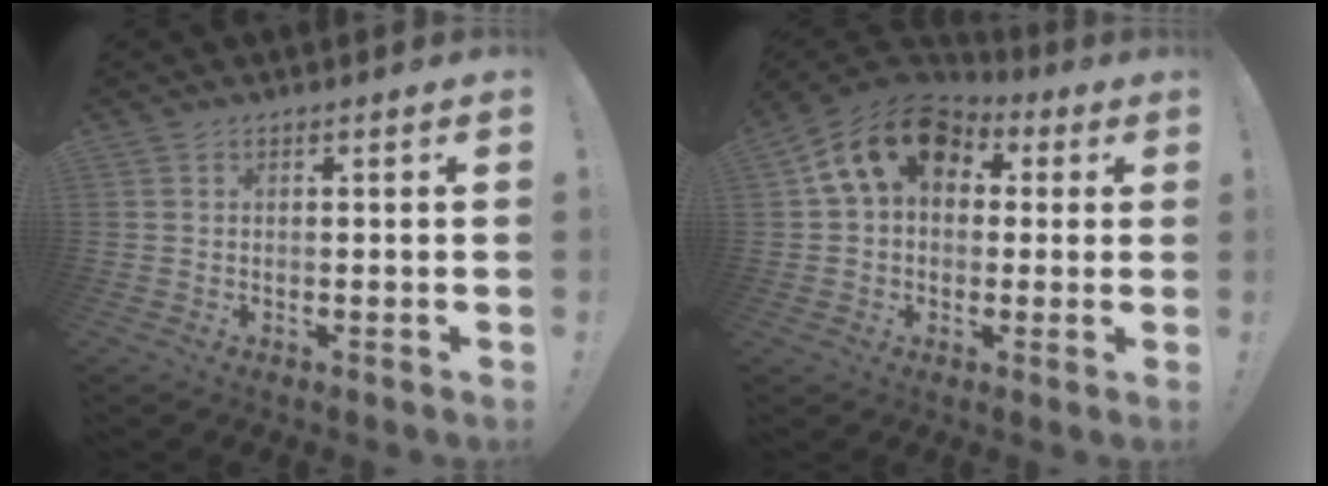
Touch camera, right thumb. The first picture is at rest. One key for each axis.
{"total": 16.1, "fx": 5.1, "fy": 11.0, "fz": 10.6, "tx": -0.183, "ty": -0.002, "tz": 0.091}